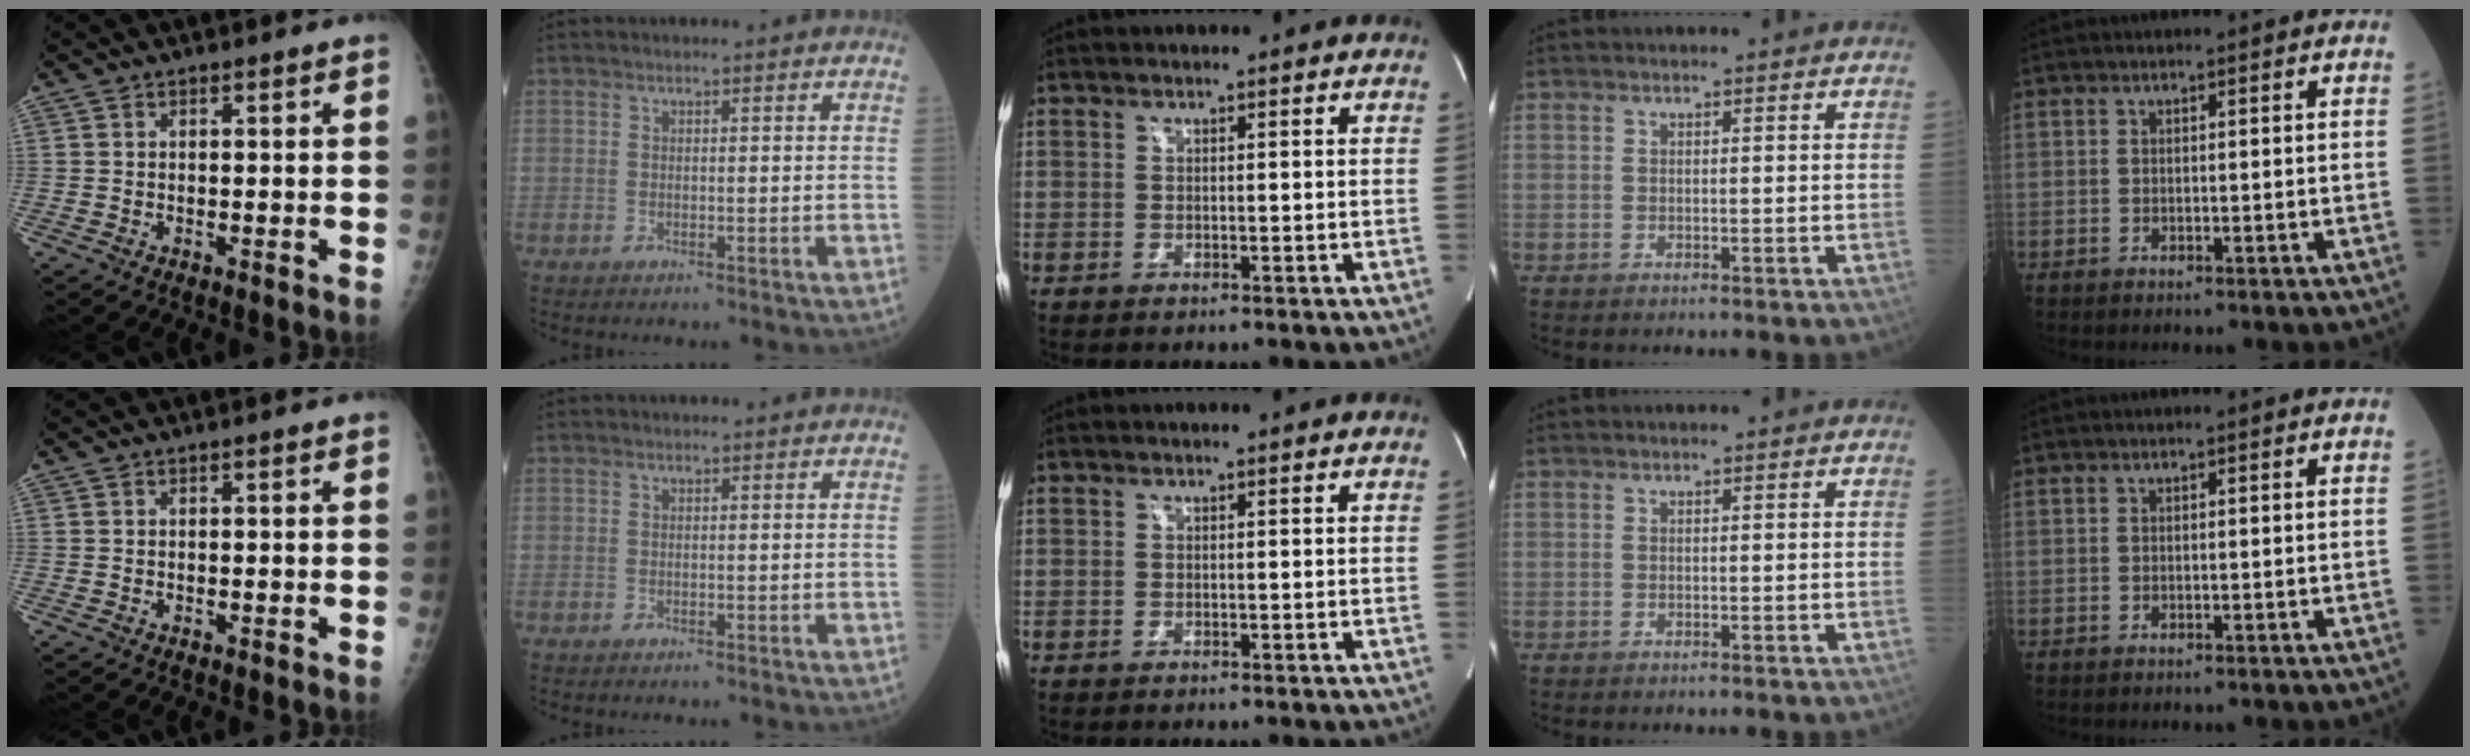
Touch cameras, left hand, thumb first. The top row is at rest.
{}